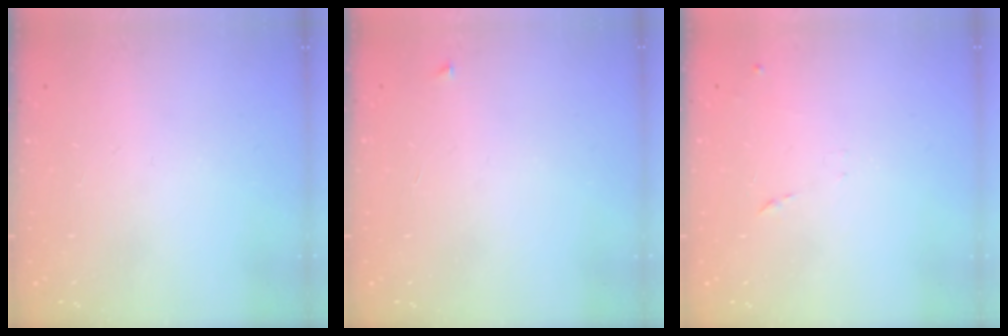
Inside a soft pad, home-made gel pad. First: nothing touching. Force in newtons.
{"total": 2.5, "press": 2.4, "slide": 0.4}
{"total": 6.6, "press": 6.6, "slide": 0.4}